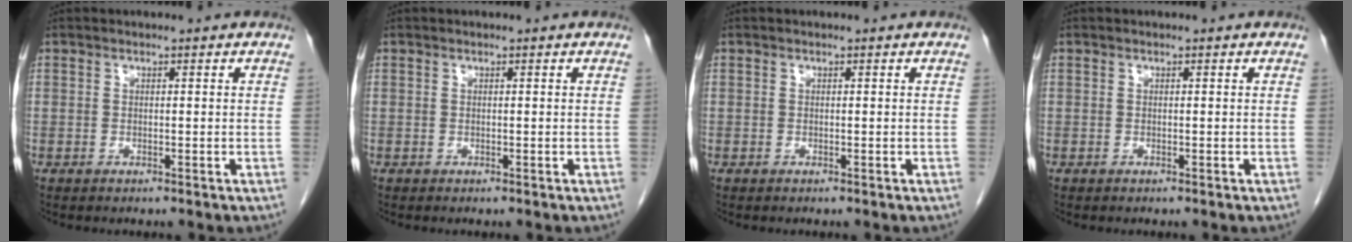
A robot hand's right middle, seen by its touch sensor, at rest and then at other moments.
{"total": 0.0}
{"total": 0.0}
{"total": 0.0}